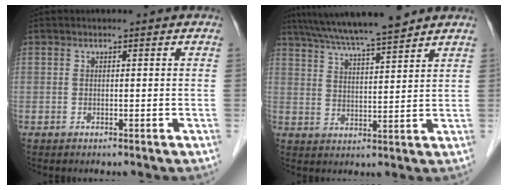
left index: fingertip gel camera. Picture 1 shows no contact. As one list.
[{"total": 12.5, "force": [10.9, 0.1, 6.2], "torque": [-0.110, 0.020, 0.172]}]